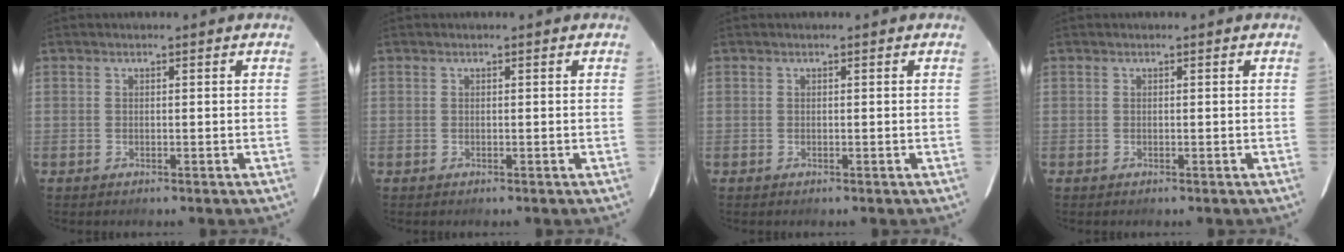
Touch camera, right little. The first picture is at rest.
{"total": 0.0}
{"total": 0.0}
{"total": 0.0}